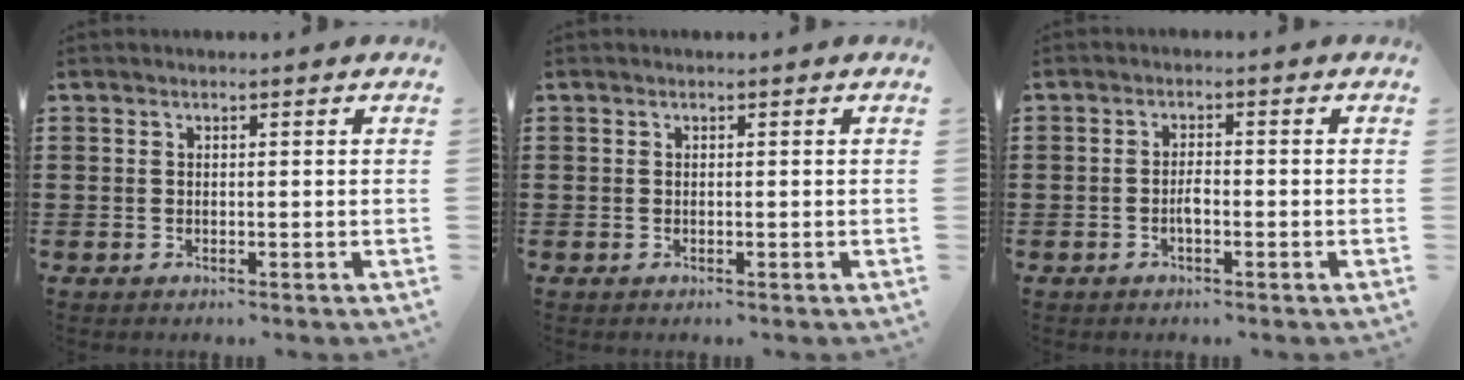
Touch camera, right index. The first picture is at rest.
{"total": 0.0}
{"total": 2.2, "force": [-0.8, 0.7, 1.9], "torque": [-0.044, 0.001, -0.018]}